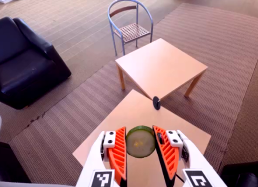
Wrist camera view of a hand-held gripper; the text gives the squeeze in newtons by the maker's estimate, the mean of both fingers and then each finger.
{"total": 11.8, "left": 12.6, "right": 11.0}